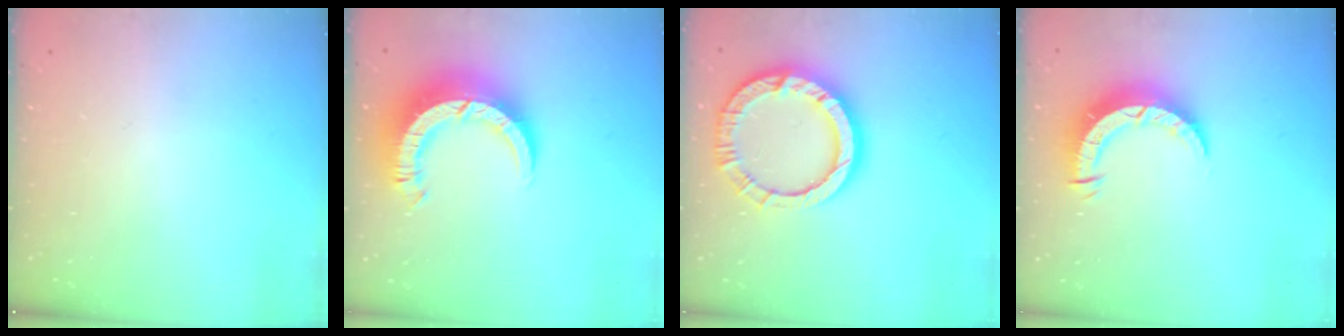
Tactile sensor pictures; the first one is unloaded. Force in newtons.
{"total": 12.6, "press": 12.6, "slide": 1.4}
{"total": 15.1, "press": 15.0, "slide": 1.5}
{"total": 7.9, "press": 7.8, "slide": 0.6}